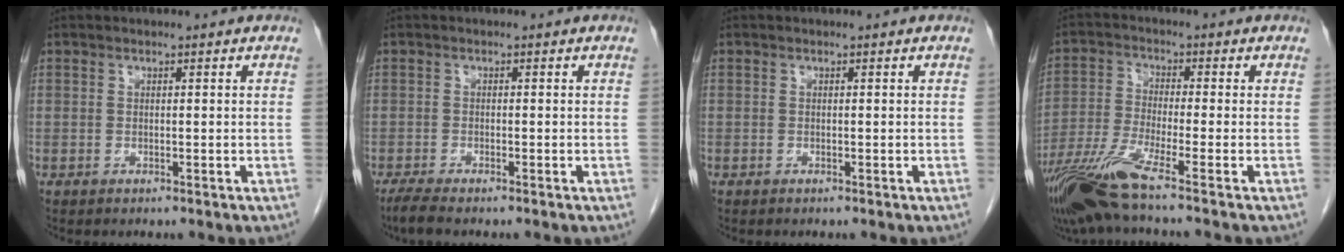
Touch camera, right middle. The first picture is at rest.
{"total": 2.5, "force": [-2.0, 0.1, 1.4], "torque": [-0.033, -0.009, -0.040]}
{"total": 0.0}
{"total": 9.7, "force": [-6.9, -1.3, 6.7], "torque": [-0.137, -0.032, -0.131]}